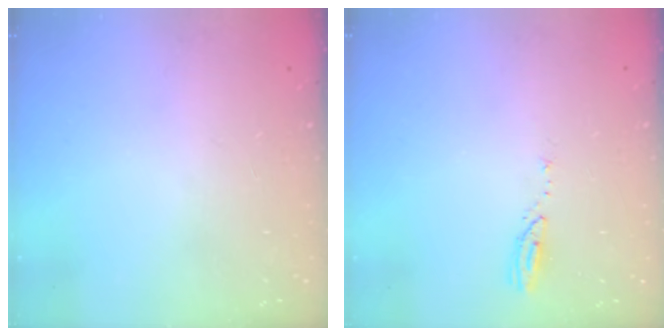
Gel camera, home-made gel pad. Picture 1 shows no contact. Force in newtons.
{"total": 3.7, "press": 3.7, "slide": 0.3}